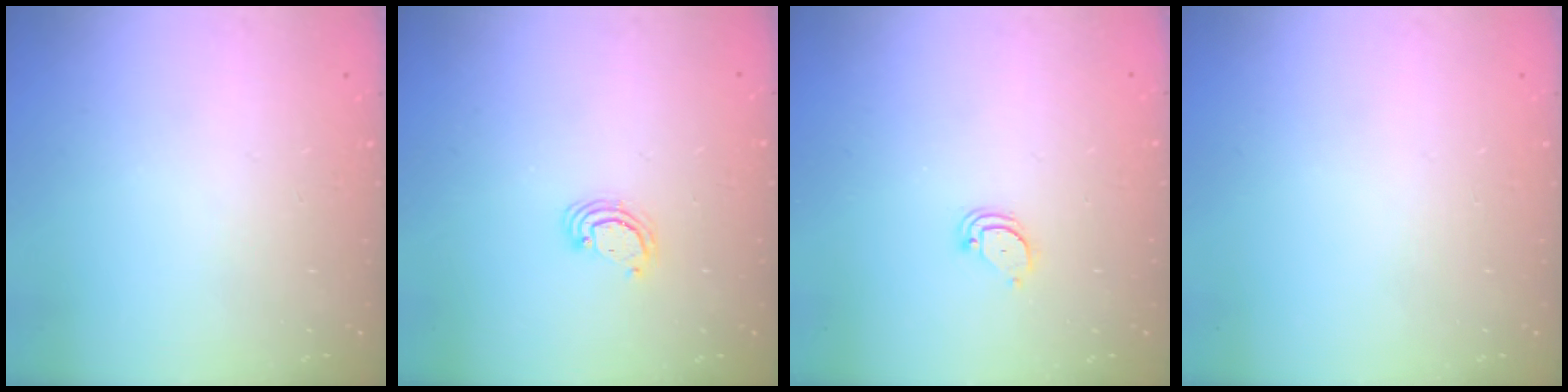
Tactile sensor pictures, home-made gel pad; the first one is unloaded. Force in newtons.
{"total": 3.1, "press": 3.1, "slide": 0.3}
{"total": 2.1, "press": 2.1, "slide": 0.2}
{"total": 0.0}